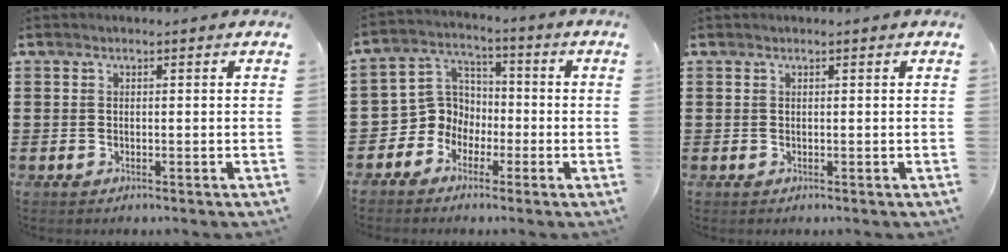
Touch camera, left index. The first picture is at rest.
{"total": 6.7, "force": [-2.3, 6.1, 1.3], "torque": [-0.065, 0.004, -0.050]}
{"total": 0.0}